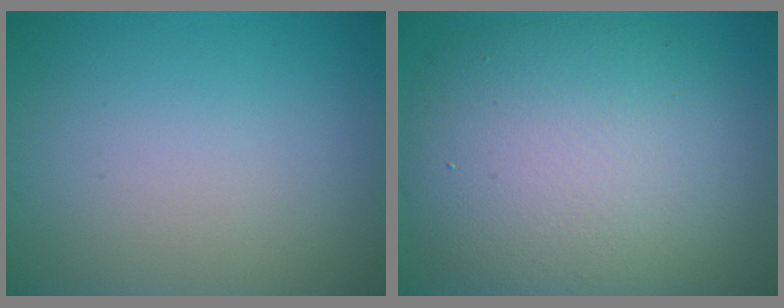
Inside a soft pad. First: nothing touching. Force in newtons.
{"total": 10.7, "press": 10.6, "slide": 0.6}